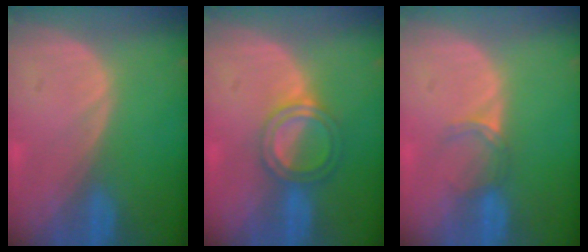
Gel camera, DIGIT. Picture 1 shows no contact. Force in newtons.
{"total": 5.1, "press": 4.7, "slide": 2.1}
{"total": 2.5, "press": 2.0, "slide": 1.4}